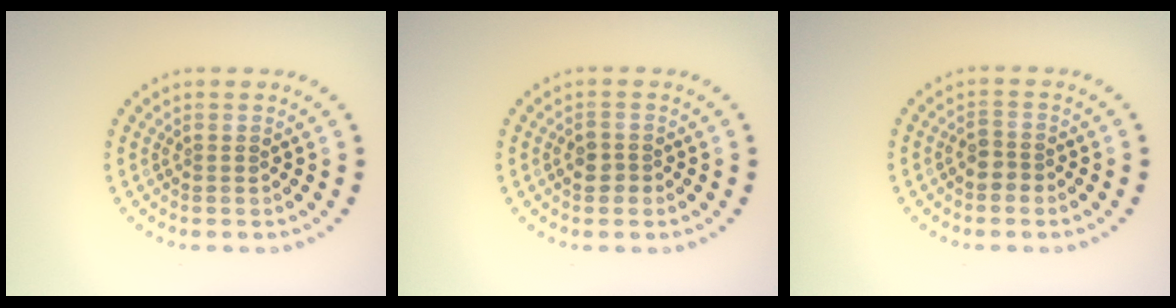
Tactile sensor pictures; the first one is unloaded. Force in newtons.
{"total": 1.8, "press": 1.7, "slide": 0.6}
{"total": 1.7, "press": 1.5, "slide": 0.9}